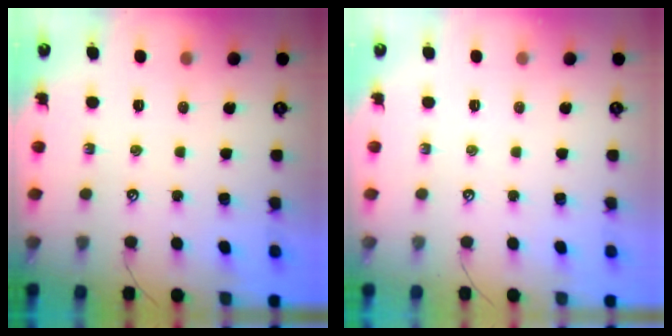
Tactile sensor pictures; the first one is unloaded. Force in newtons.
{"total": 0.0}